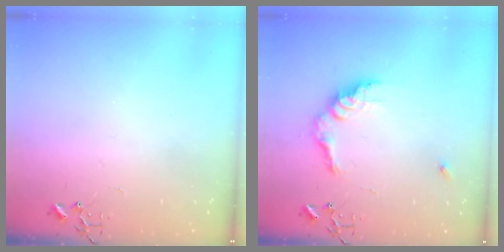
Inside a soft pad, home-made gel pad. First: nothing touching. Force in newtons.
{"total": 13.3, "press": 13.2, "slide": 1.1}